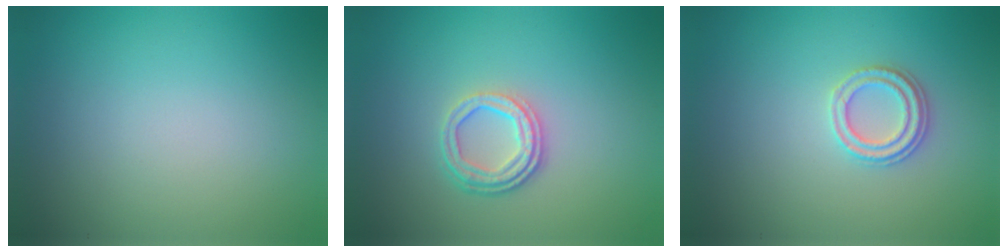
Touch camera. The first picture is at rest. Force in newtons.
{"total": 3.3, "press": 2.6, "slide": 2.1}
{"total": 2.3, "press": 2.2, "slide": 0.8}